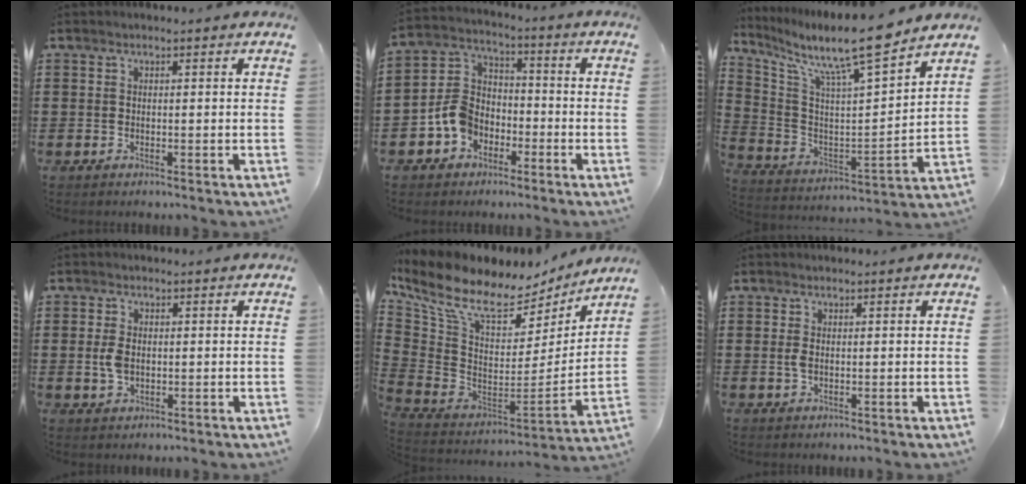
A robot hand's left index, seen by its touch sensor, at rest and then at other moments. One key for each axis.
{"total": 7.2, "fx": -3.4, "fy": 5.6, "fz": 2.9, "tx": -0.092, "ty": 0.012, "tz": -0.074}
{"total": 11.5, "fx": 9.6, "fy": 1.3, "fz": 6.2, "tx": -0.143, "ty": -0.070, "tz": 0.154}
{"total": 3.5, "fx": 0.0, "fy": 2.2, "fz": 2.7, "tx": -0.077, "ty": -0.001, "tz": -0.008}
{"total": 10.2, "fx": 7.0, "fy": 4.3, "fz": 6.0, "tx": -0.149, "ty": -0.048, "tz": 0.123}
{"total": 1.7, "fx": 0.0, "fy": 0.9, "fz": 1.4, "tx": -0.037, "ty": 0.000, "tz": -0.004}